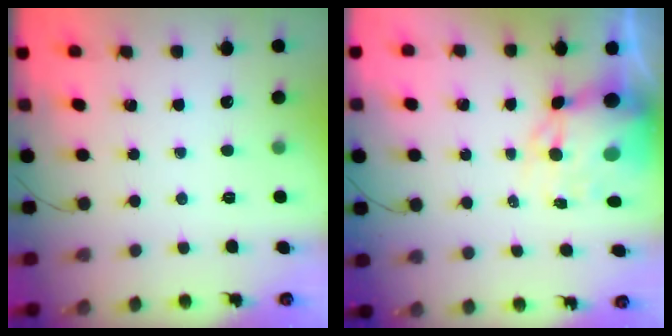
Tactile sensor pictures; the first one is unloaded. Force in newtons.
{"total": 11.8, "press": 11.4, "slide": 3.3}